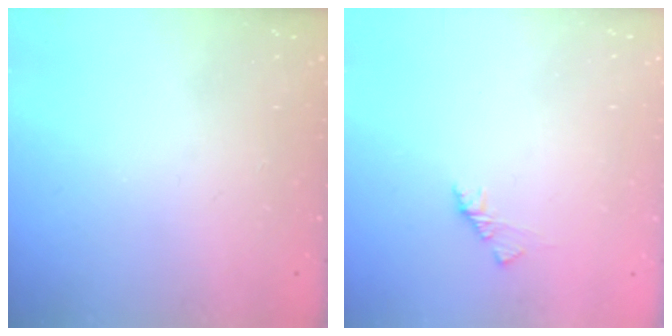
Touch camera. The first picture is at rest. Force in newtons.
{"total": 1.7, "press": 1.6, "slide": 0.5}